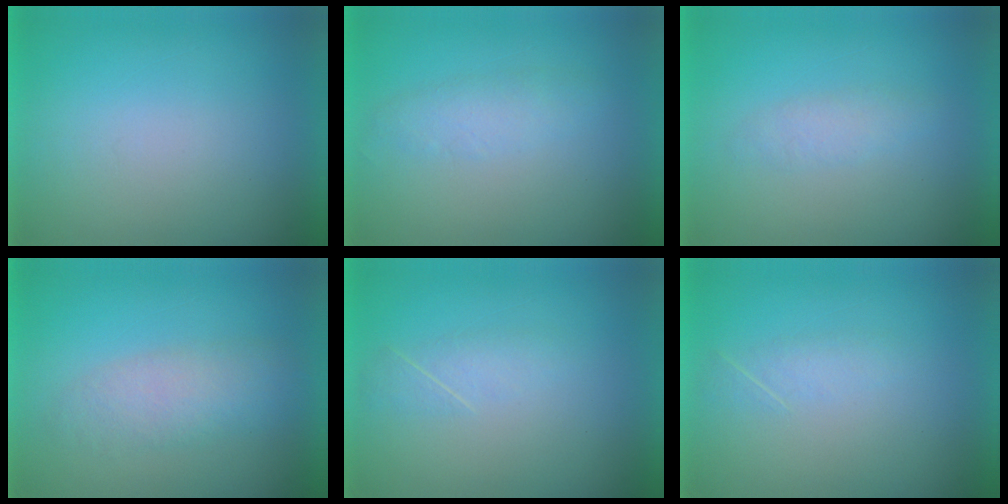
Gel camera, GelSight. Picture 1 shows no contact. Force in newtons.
{"total": 2.5}
{"total": 1.9}
{"total": 3.2}
{"total": 2.2}
{"total": 1.7}